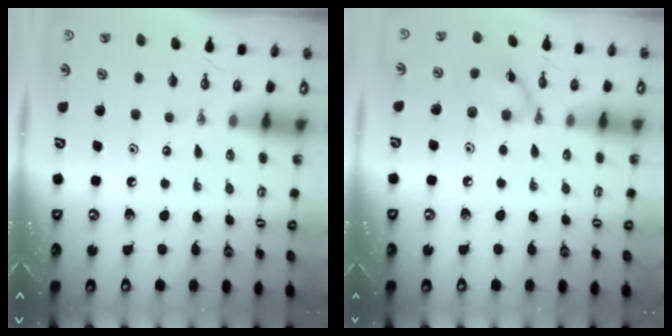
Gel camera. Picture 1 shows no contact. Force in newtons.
{"total": 9.1, "press": 9.1, "slide": 0.4}